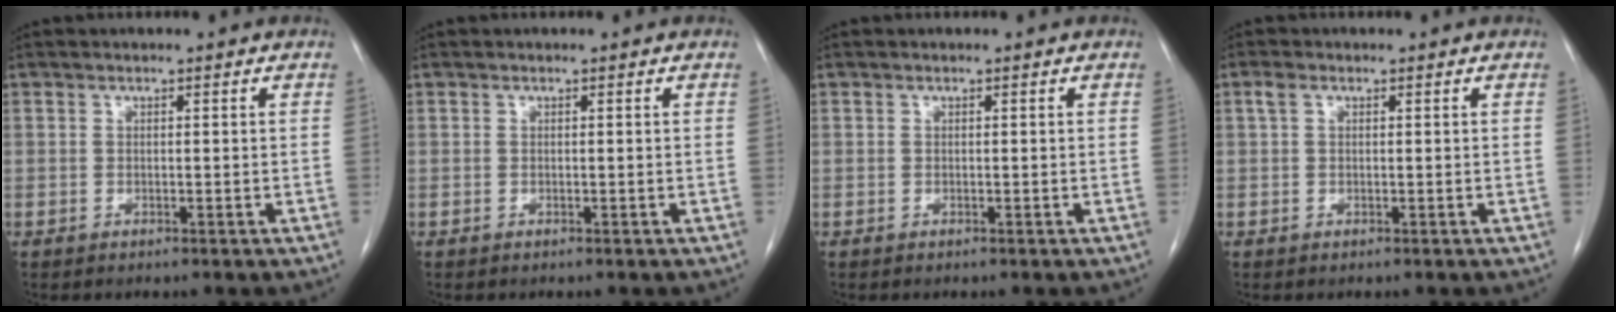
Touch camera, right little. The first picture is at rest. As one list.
[{"total": 0.0}, {"total": 0.0}, {"total": 1.4, "force": [0.6, 0.8, 1.0], "torque": [-0.026, 0.016, 0.014]}]